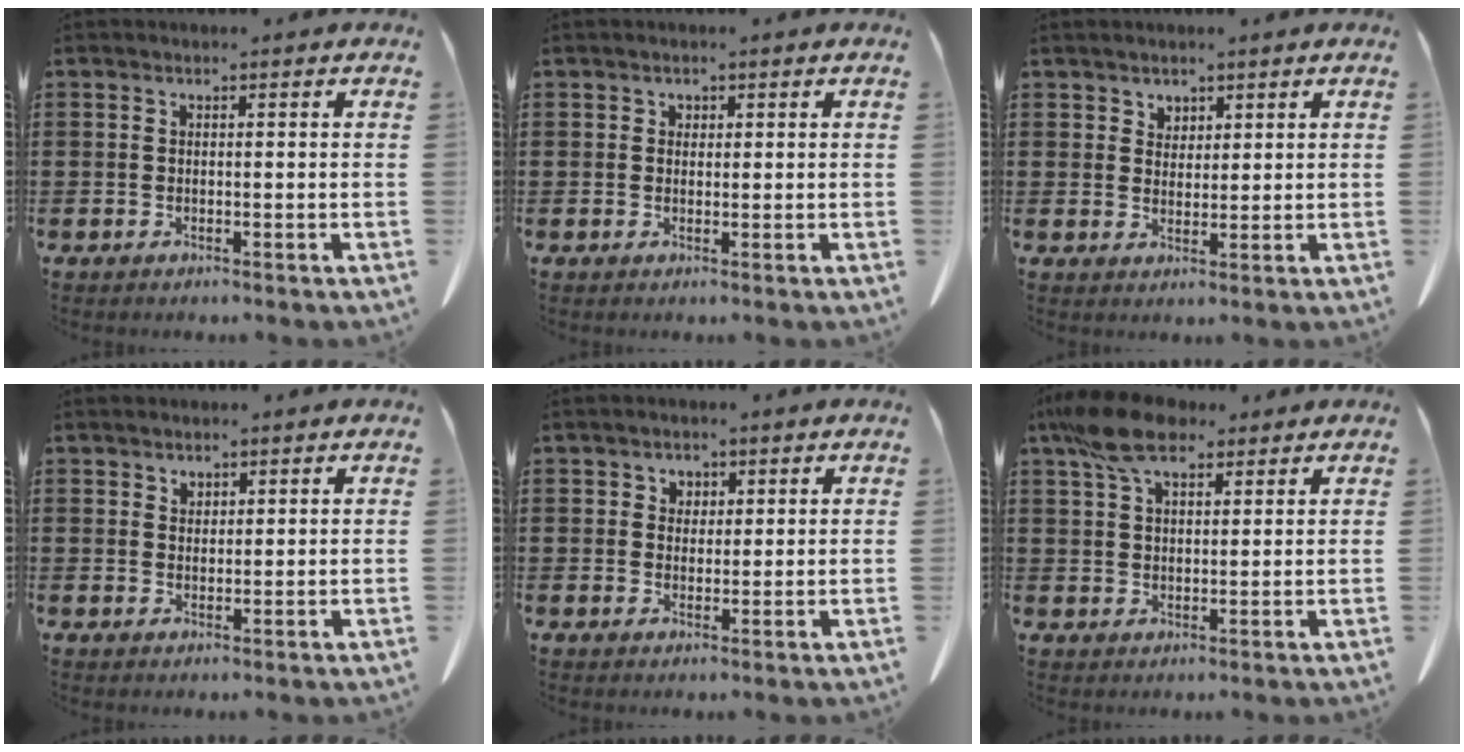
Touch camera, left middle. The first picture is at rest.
{"total": 0.7, "force": [0.5, 0.5, 0.1], "torque": [-0.006, -0.001, 0.011]}
{"total": 2.5, "force": [2.1, 1.4, 0.2], "torque": [-0.003, 0.000, 0.039]}
{"total": 1.7, "force": [1.6, 0.6, 0.1], "torque": [0.003, -0.005, 0.031]}
{"total": 2.1, "force": [1.5, 1.5, 0.2], "torque": [-0.003, 0.002, 0.028]}
{"total": 8.5, "force": [6.0, 3.6, 4.8], "torque": [-0.114, -0.001, 0.113]}